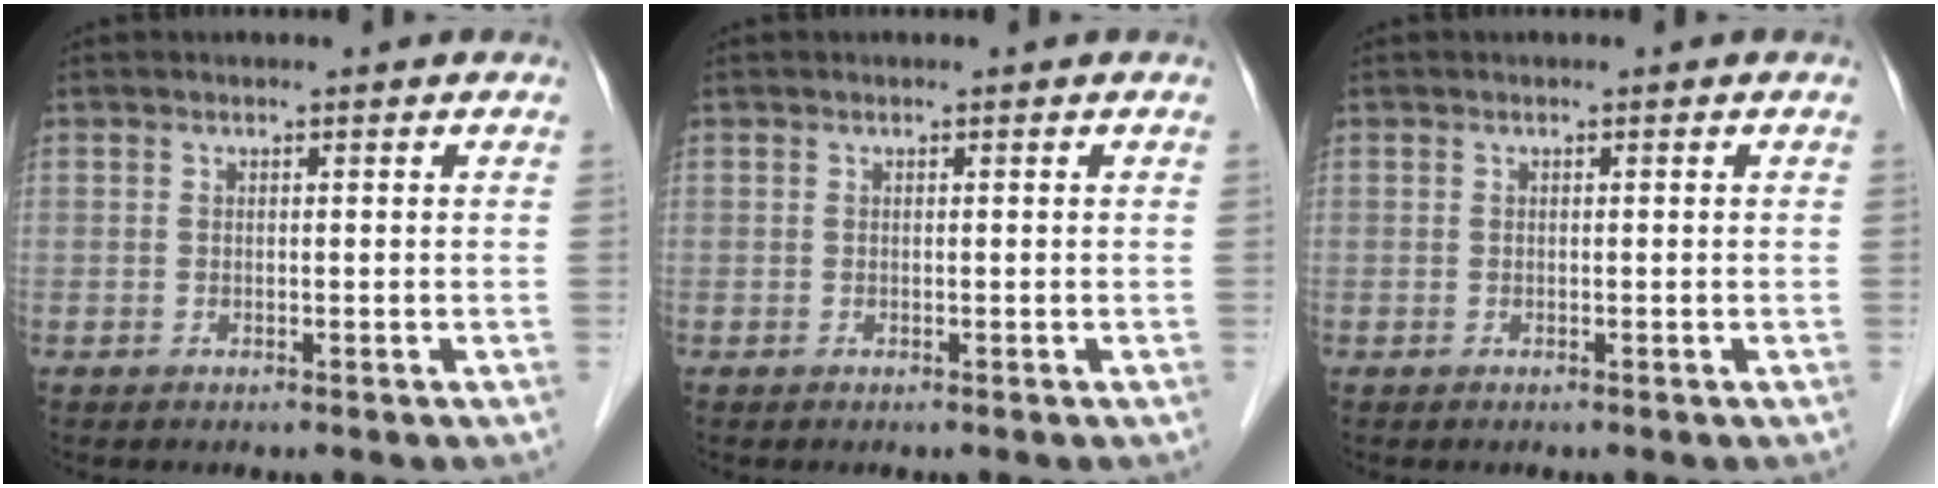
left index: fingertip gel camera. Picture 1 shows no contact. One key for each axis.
{"total": 0.0}
{"total": 0.0}